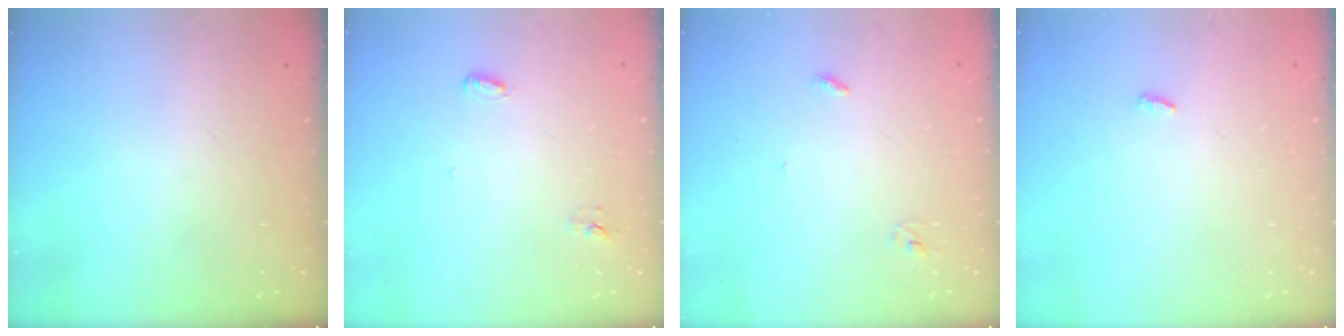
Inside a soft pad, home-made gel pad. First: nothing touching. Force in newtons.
{"total": 3.6, "press": 3.5, "slide": 0.9}
{"total": 2.8, "press": 2.8, "slide": 0.2}
{"total": 2.7, "press": 2.7, "slide": 0.2}